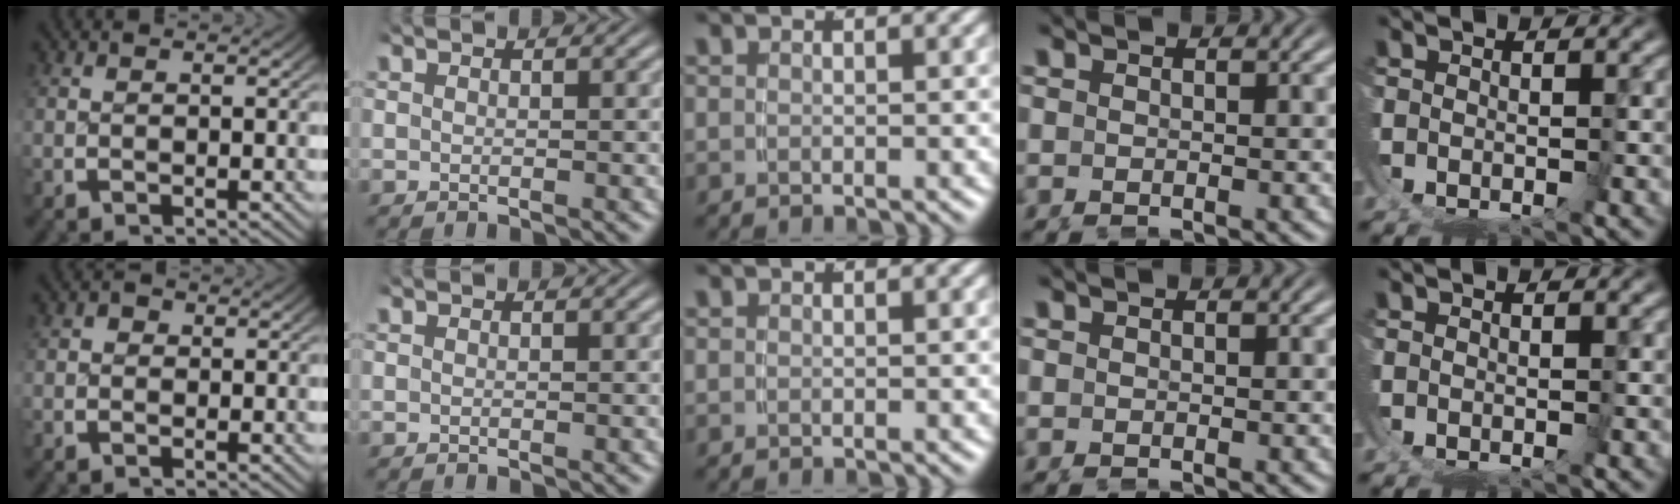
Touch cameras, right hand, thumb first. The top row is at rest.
{"thumb": {"total": 1.0, "force": [0.0, 0.9, 0.3], "torque": [-0.005, -0.002, -0.003]}}